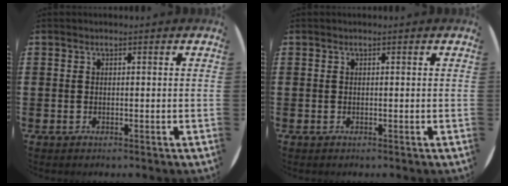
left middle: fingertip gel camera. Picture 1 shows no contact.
{"total": 0.0}